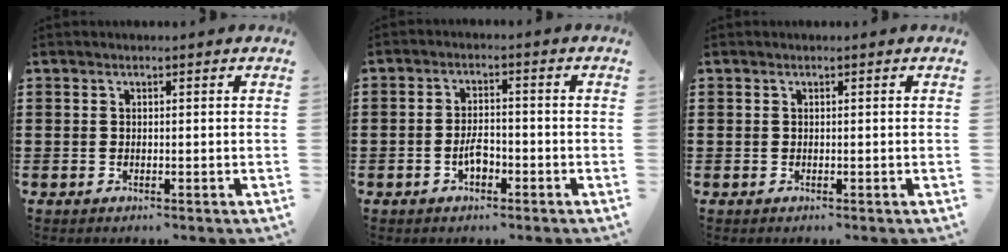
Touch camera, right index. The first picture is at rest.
{"total": 3.6, "force": [-1.6, 1.6, 2.8], "torque": [-0.058, 0.003, -0.030]}
{"total": 0.0}